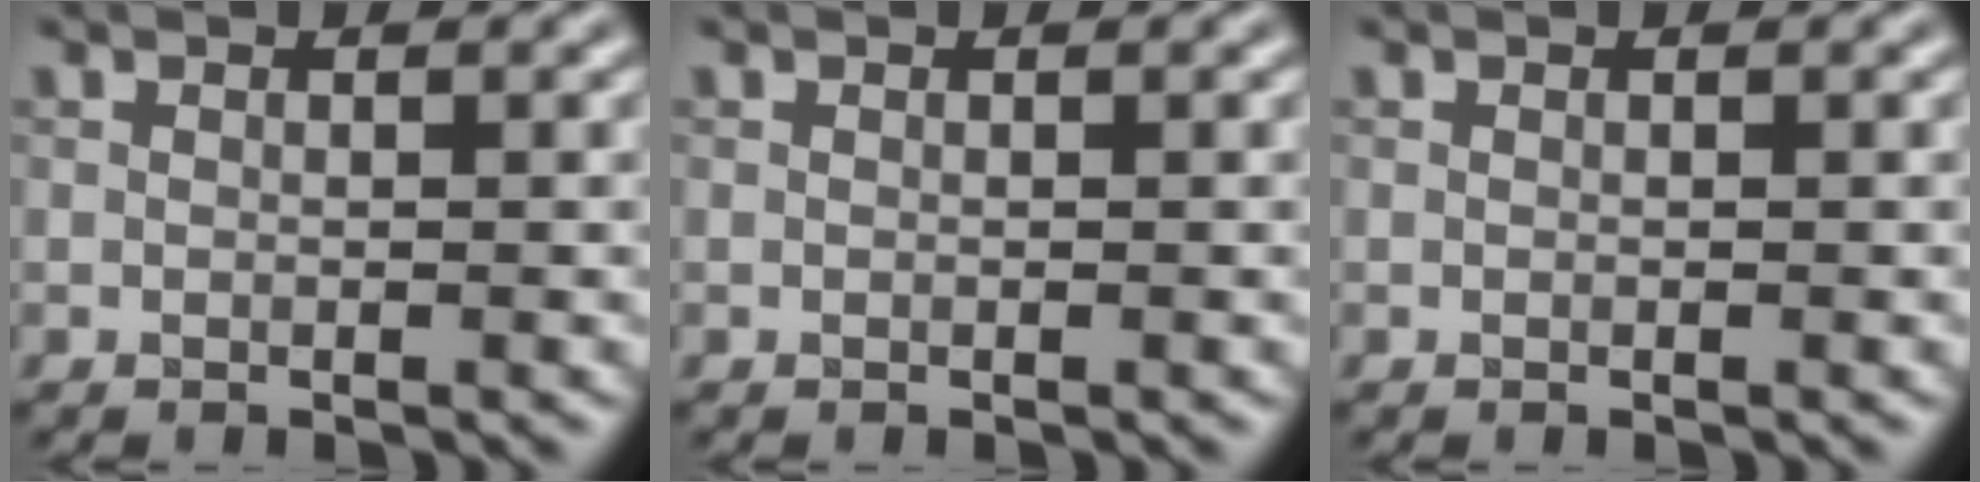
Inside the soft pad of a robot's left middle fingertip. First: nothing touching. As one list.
[{"total": 0.0}, {"total": 0.0}]